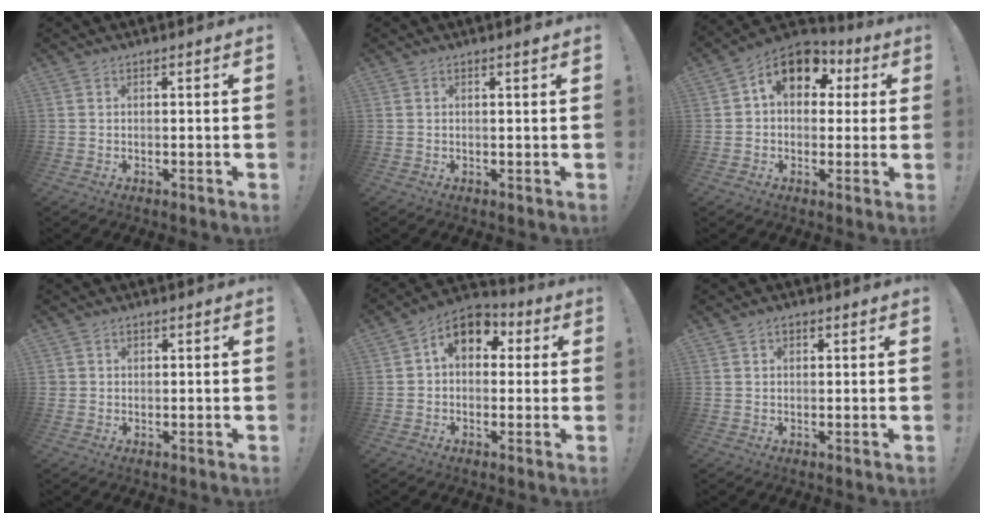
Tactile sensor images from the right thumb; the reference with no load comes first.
{"total": 1.0, "force": [0.6, -0.2, 0.8], "torque": [-0.006, -0.004, 0.008]}
{"total": 13.2, "force": [4.7, 9.3, 8.0], "torque": [-0.113, -0.007, 0.089]}
{"total": 1.3, "force": [0.5, 1.2, 0.2], "torque": [0.005, -0.002, 0.007]}
{"total": 10.0, "force": [3.1, 7.1, 6.4], "torque": [-0.087, 0.001, 0.059]}
{"total": 1.6, "force": [0.7, 1.2, 0.8], "torque": [-0.007, 0.000, 0.011]}